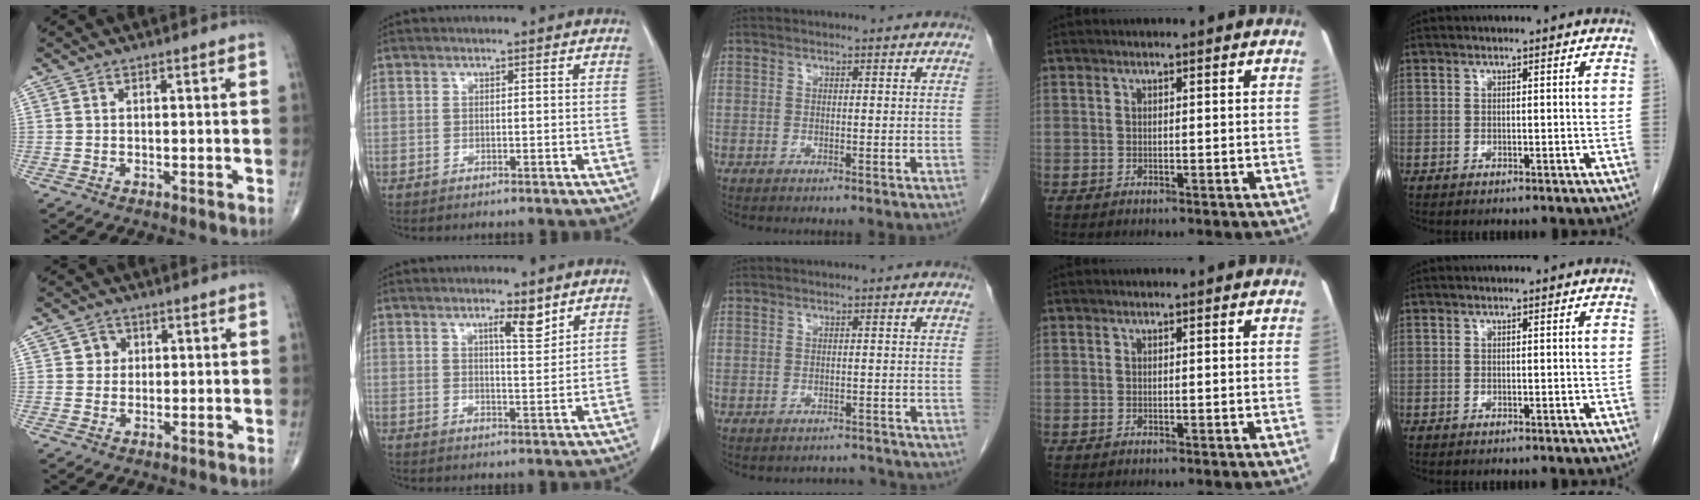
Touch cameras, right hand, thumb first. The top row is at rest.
{"thumb": {"total": 2.8, "force": [0.7, 2.7, 0.6], "torque": [0.010, 0.001, 0.005]}, "index": {"total": 4.2, "force": [2.8, 0.7, 3.0], "torque": [-0.049, -0.003, 0.046]}, "middle": {"total": 2.5, "force": [-2.4, 0.7, -0.7], "torque": [0.013, 0.004, -0.030]}}